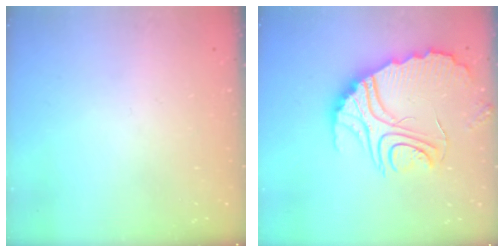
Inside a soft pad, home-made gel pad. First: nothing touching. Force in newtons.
{"total": 15.2, "press": 15.1, "slide": 1.4}